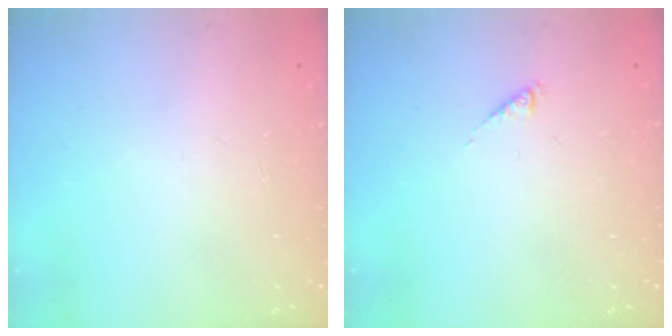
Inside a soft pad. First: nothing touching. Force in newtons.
{"total": 0.0}